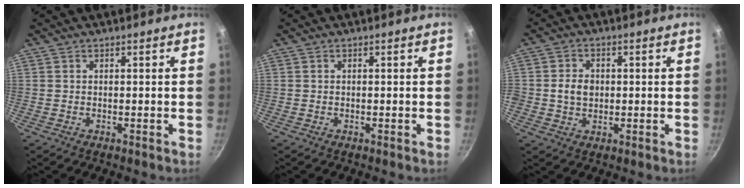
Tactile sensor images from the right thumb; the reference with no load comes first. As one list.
[{"total": 0.0}, {"total": 4.5, "force": [0.1, 3.7, 2.7], "torque": [-0.033, 0.005, 0.000]}]